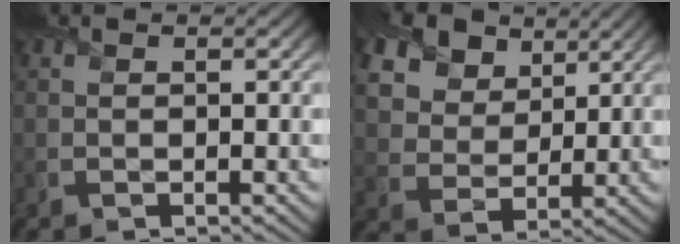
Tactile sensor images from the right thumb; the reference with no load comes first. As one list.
[{"total": 14.6, "force": [8.7, 9.6, 6.6], "torque": [-0.207, 0.021, 0.176]}]